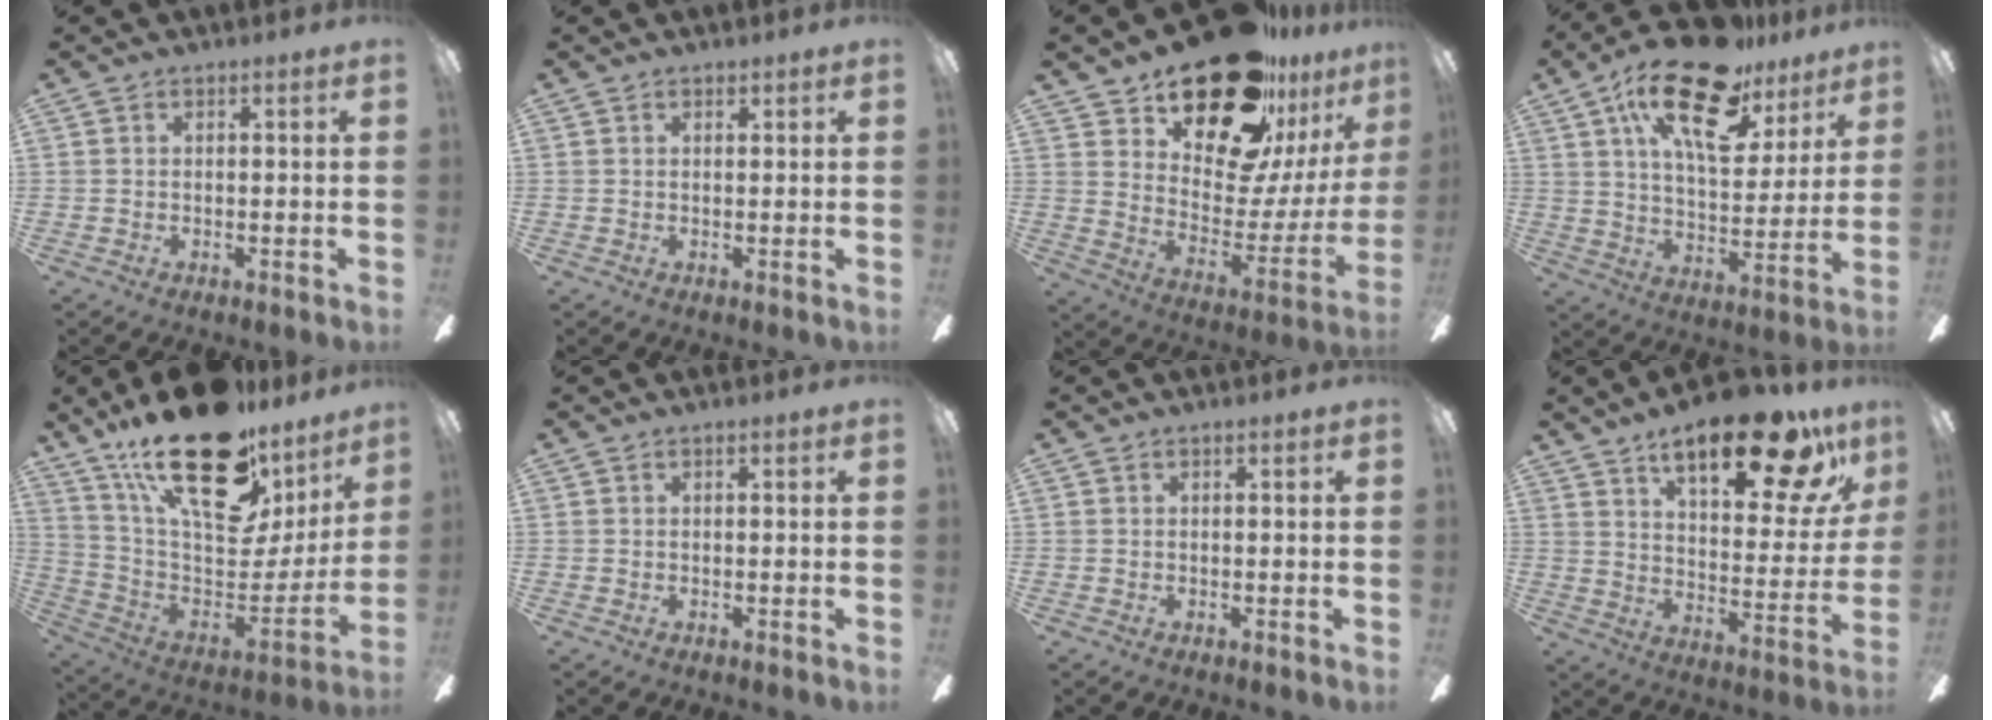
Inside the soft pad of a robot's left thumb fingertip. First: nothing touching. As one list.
[{"total": 0.8, "force": [0.6, 0.4, 0.2], "torque": [0.003, -0.002, 0.010]}, {"total": 25.1, "force": [19.2, 10.8, 12.1], "torque": [-0.176, -0.130, 0.332]}, {"total": 23.5, "force": [14.1, 10.0, 16.0], "torque": [-0.258, -0.066, 0.239]}, {"total": 28.6, "force": [17.9, 12.4, 18.6], "torque": [-0.300, -0.114, 0.312]}, {"total": 0.0}, {"total": 0.0}, {"total": 21.3, "force": [14.2, 7.4, 14.0], "torque": [-0.199, -0.080, 0.225]}]